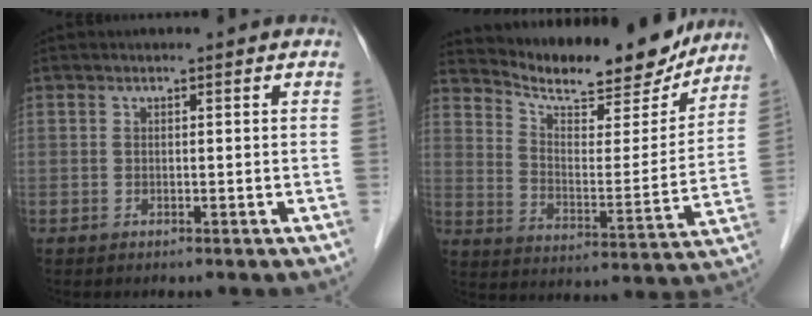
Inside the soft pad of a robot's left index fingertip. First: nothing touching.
{"total": 18.9, "force": [17.4, 3.8, 6.4], "torque": [-0.105, -0.017, 0.250]}